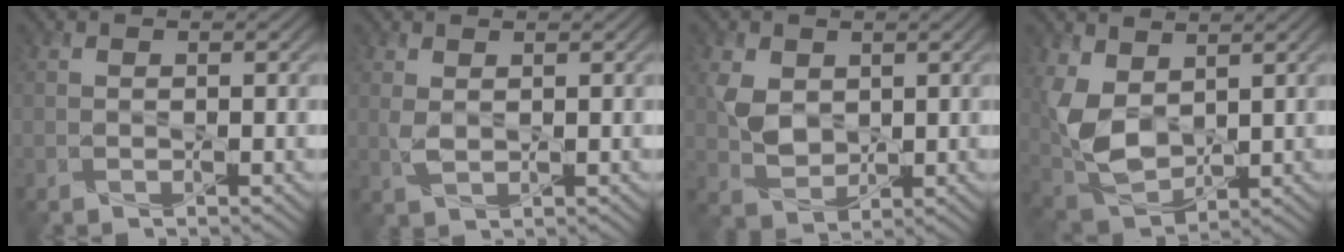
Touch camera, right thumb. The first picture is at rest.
{"total": 1.5, "force": [0.5, 0.7, 1.2], "torque": [-0.036, -0.001, 0.015]}
{"total": 4.5, "force": [1.2, 3.4, 2.6], "torque": [-0.071, -0.004, 0.027]}
{"total": 7.8, "force": [2.1, 5.0, 5.6], "torque": [-0.151, -0.011, 0.045]}